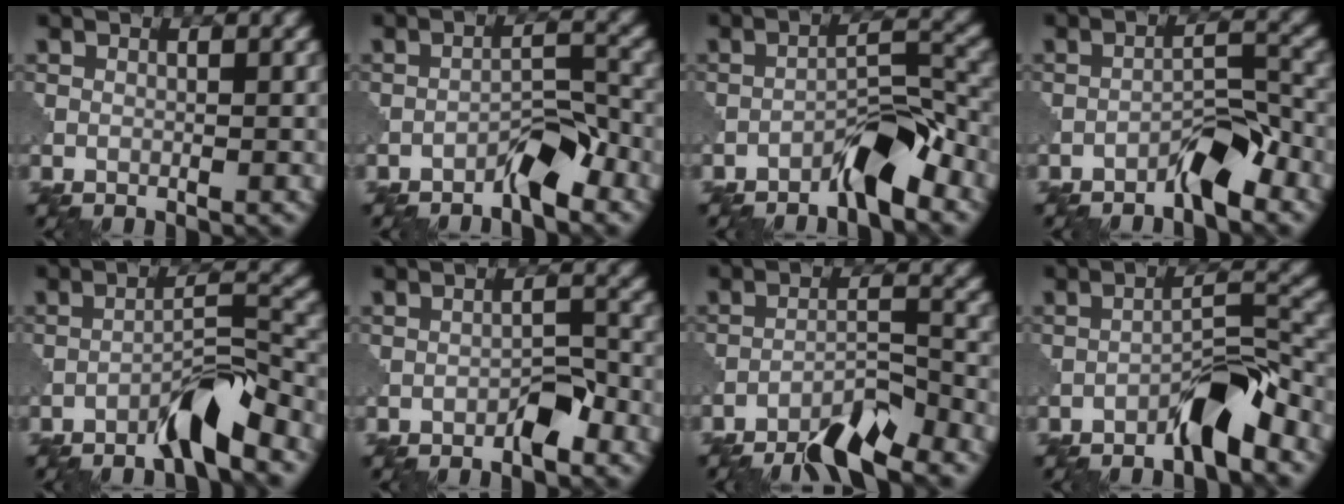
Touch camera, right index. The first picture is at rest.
{"total": 3.0, "force": [-2.4, 0.6, 1.7], "torque": [-0.025, 0.016, -0.043]}
{"total": 4.2, "force": [-3.1, 0.9, 2.7], "torque": [-0.042, 0.021, -0.056]}
{"total": 3.3, "force": [-2.6, 0.6, 2.0], "torque": [-0.029, 0.017, -0.046]}
{"total": 4.6, "force": [-3.3, 0.5, 3.1], "torque": [-0.052, 0.016, -0.064]}
{"total": 2.4, "force": [-1.6, 0.8, 1.7], "torque": [-0.020, 0.010, -0.028]}
{"total": 5.7, "force": [-4.6, 0.8, 3.2], "torque": [-0.055, 0.003, -0.084]}
{"total": 4.6, "force": [-3.2, 1.0, 3.2], "torque": [-0.050, 0.020, -0.058]}